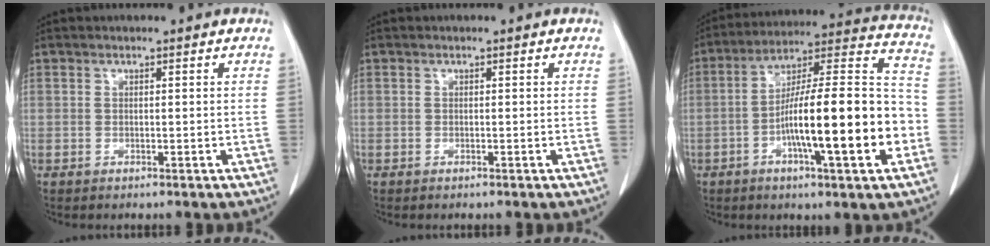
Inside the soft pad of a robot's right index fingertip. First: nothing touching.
{"total": 0.0}
{"total": 20.0, "force": [-5.3, 2.2, 19.2], "torque": [-0.288, 0.015, -0.080]}